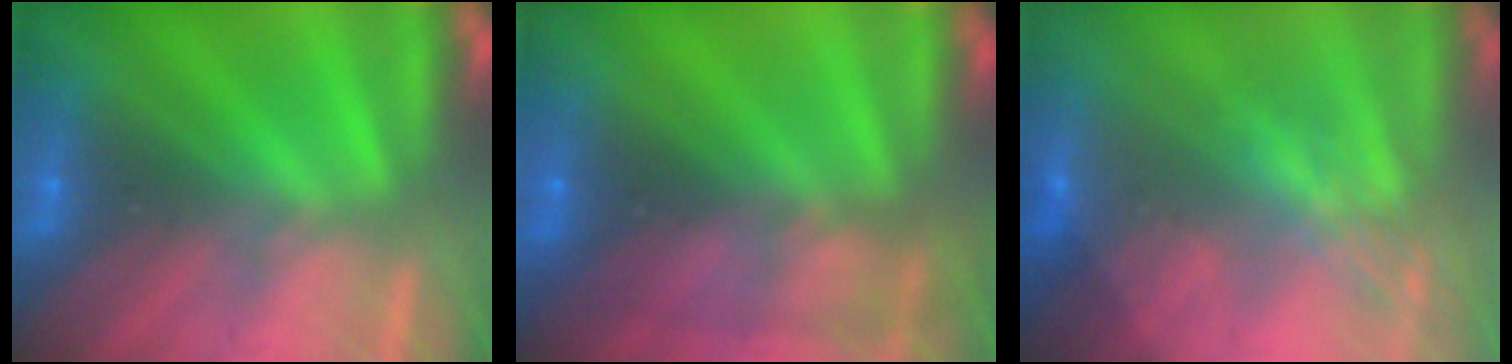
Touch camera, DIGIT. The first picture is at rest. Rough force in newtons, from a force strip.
{"total": 9.1}
{"total": 2.7}